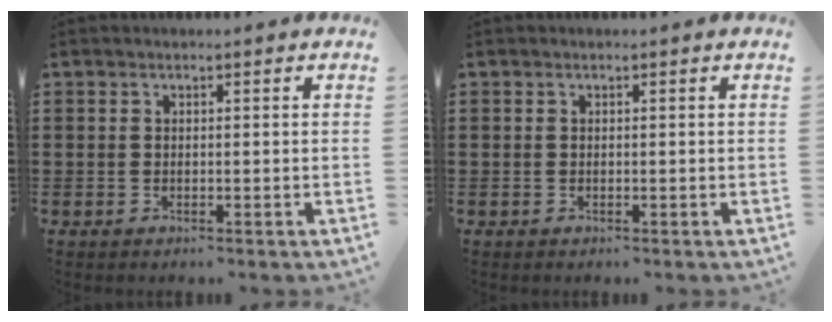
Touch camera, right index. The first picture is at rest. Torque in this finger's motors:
{"motor_torque": [-0.01, 0.00, 0.00, 0.00]}